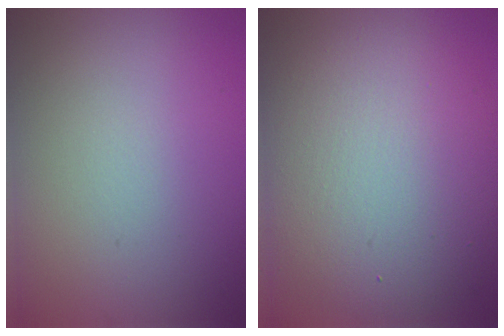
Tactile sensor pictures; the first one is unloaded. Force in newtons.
{"total": 10.7, "press": 10.7, "slide": 0.4}